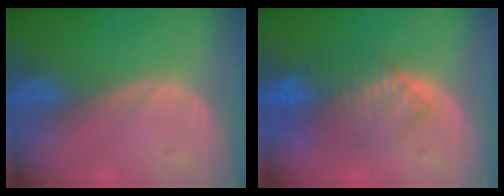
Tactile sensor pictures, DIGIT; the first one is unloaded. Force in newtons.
{"total": 8.4, "press": 7.3, "slide": 4.1}